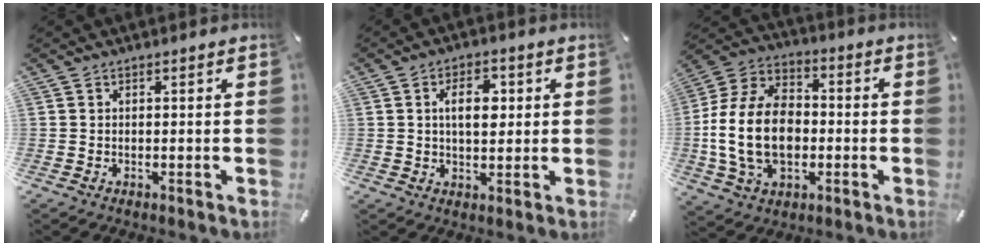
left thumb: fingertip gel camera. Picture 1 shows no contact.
{"total": 7.4, "force": [1.5, 4.4, 5.8], "torque": [-0.088, 0.002, 0.019]}
{"total": 17.9, "force": [-2.4, 12.6, 12.4], "torque": [-0.292, 0.010, -0.048]}